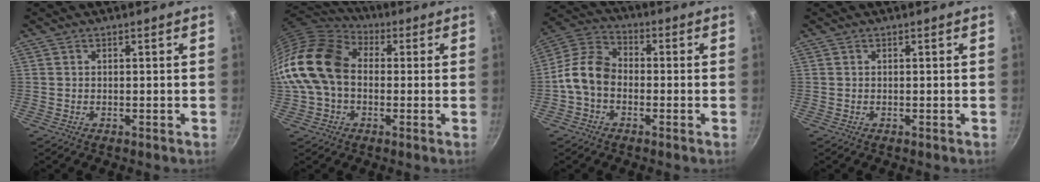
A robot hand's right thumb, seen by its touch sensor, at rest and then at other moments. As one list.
[{"total": 19.0, "force": [0.0, 13.9, 12.9], "torque": [-0.244, 0.042, -0.015]}, {"total": 9.3, "force": [-2.1, 6.8, 6.0], "torque": [-0.100, 0.035, -0.063]}, {"total": 0.0}]